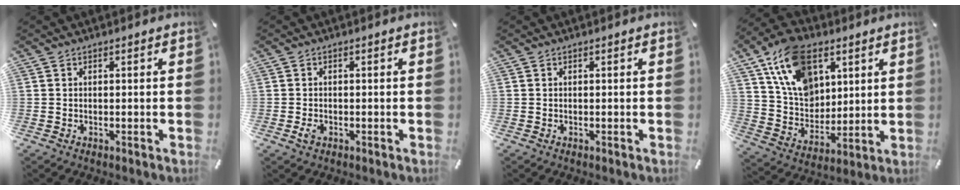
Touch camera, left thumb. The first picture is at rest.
{"total": 1.7, "force": [-0.5, 1.3, 1.0], "torque": [-0.026, -0.002, -0.011]}
{"total": 0.0}
{"total": 17.1, "force": [8.5, 11.5, 9.3], "torque": [-0.194, -0.030, 0.160]}